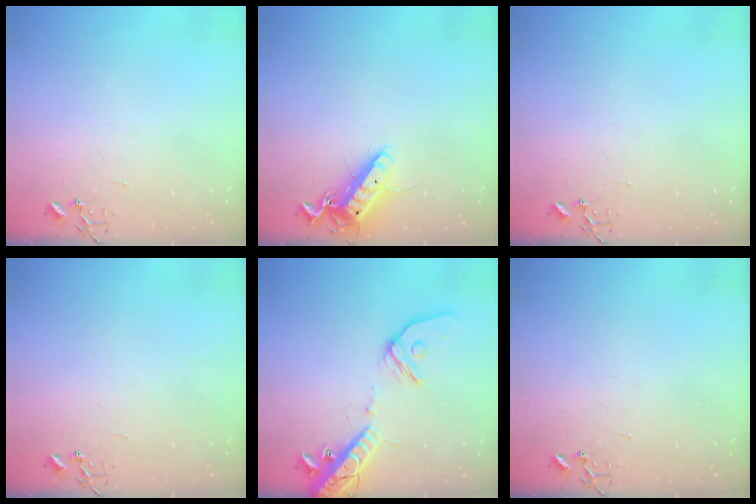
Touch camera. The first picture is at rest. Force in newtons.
{"total": 12.5, "press": 12.5, "slide": 1.1}
{"total": 0.0}
{"total": 0.0}
{"total": 16.7, "press": 16.3, "slide": 3.5}
{"total": 0.0}